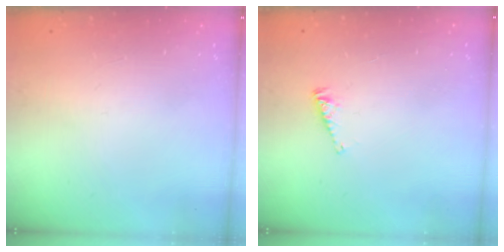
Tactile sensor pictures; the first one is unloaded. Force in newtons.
{"total": 2.4, "press": 2.4, "slide": 0.4}